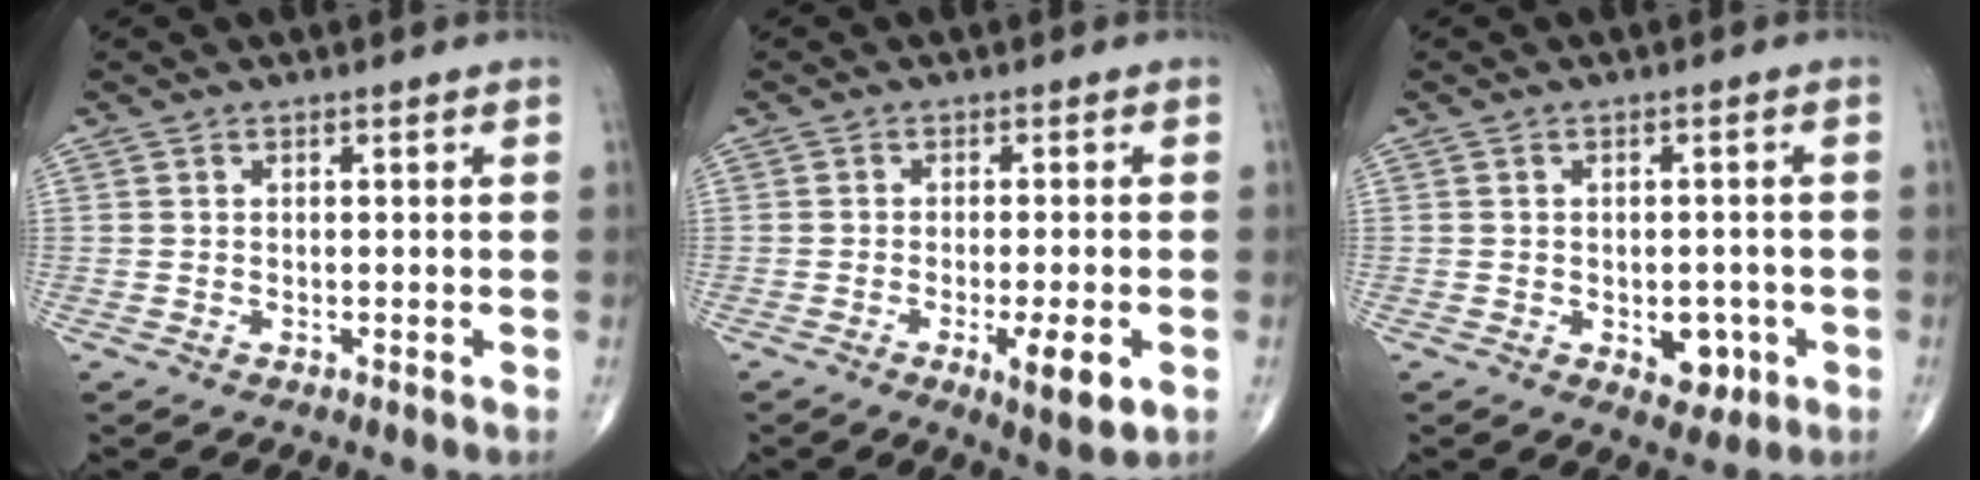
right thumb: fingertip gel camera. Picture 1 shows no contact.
{"total": 6.7, "force": [-2.4, 1.3, 6.1], "torque": [-0.098, -0.013, -0.034]}
{"total": 5.2, "force": [-1.7, 3.3, 3.6], "torque": [-0.021, 0.003, -0.015]}